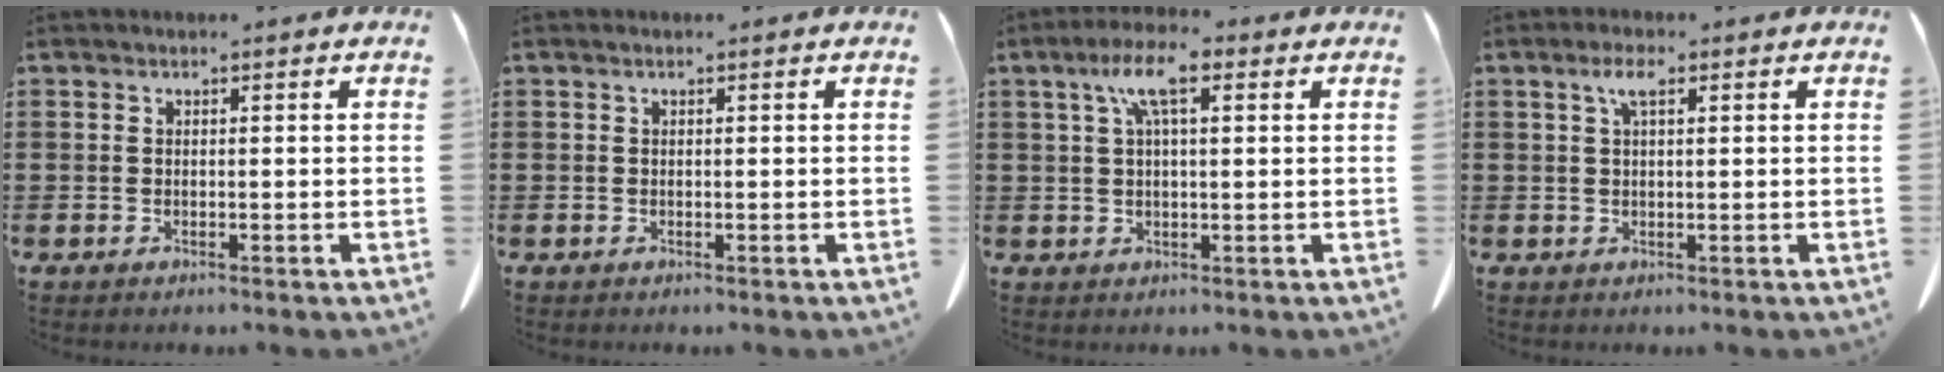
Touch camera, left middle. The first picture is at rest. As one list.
[{"total": 0.0}, {"total": 6.7, "force": [2.7, 2.0, 5.8], "torque": [-0.120, 0.014, 0.043]}, {"total": 3.0, "force": [1.2, 0.9, 2.5], "torque": [-0.055, 0.009, 0.019]}]